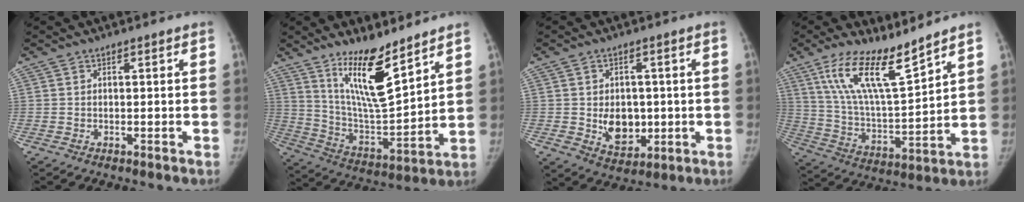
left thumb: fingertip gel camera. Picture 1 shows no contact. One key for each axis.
{"total": 15.8, "fx": 10.6, "fy": 3.9, "fz": 11.1, "tx": -0.169, "ty": -0.083, "tz": 0.203}
{"total": 8.4, "fx": -0.6, "fy": 6.2, "fz": 5.7, "tx": -0.054, "ty": -0.006, "tz": 0.008}
{"total": 15.4, "fx": 10.7, "fy": 3.6, "fz": 10.4, "tx": -0.175, "ty": -0.064, "tz": 0.213}